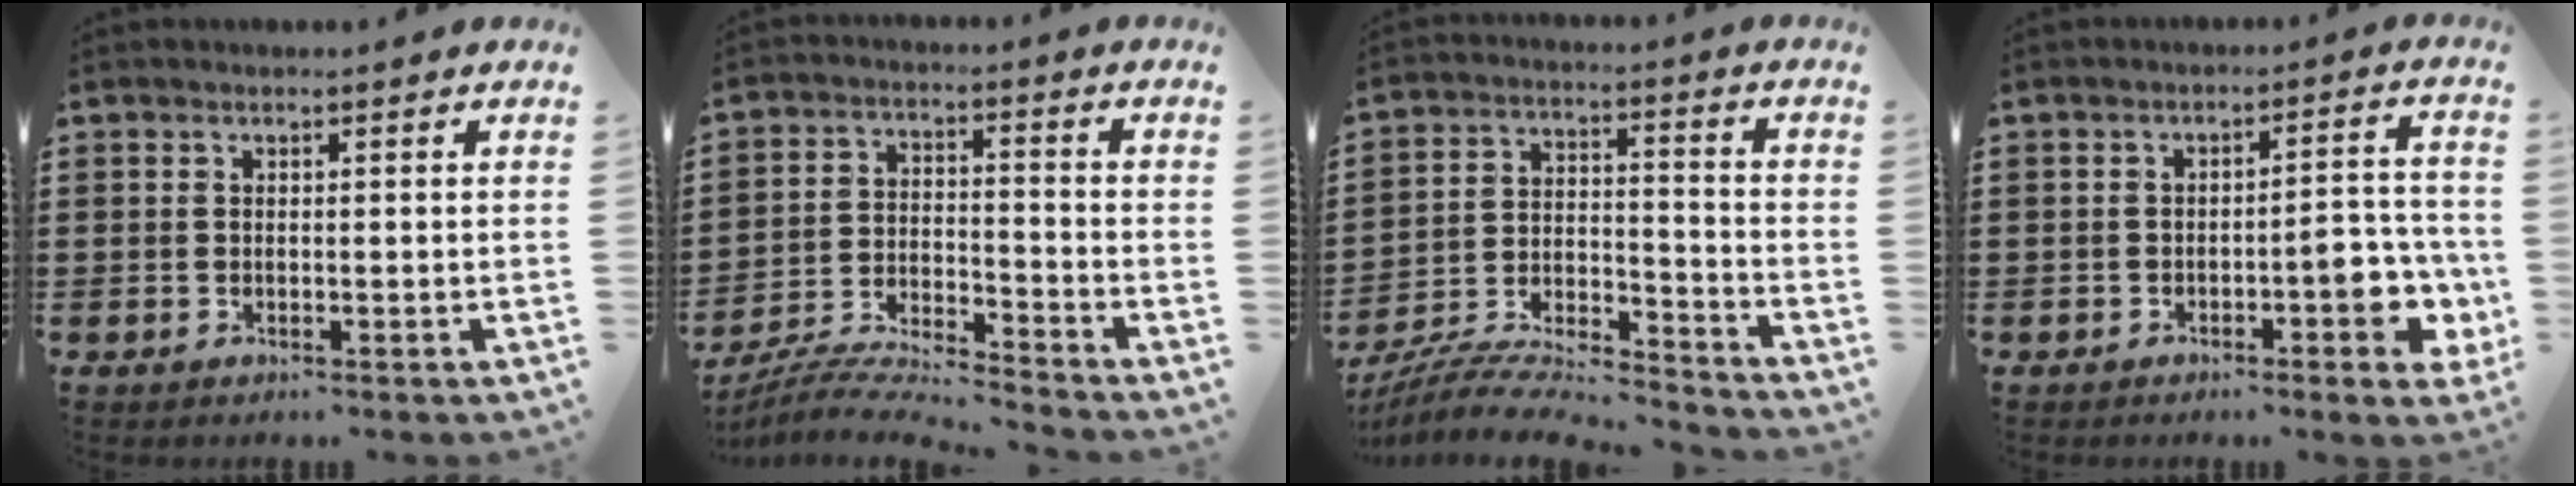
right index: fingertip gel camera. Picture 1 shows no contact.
{"total": 7.1, "force": [-6.9, -0.1, 1.7], "torque": [-0.040, -0.003, -0.138]}
{"total": 7.8, "force": [-7.3, 0.8, 2.4], "torque": [-0.047, -0.001, -0.145]}
{"total": 5.5, "force": [-2.1, 1.6, 4.9], "torque": [-0.064, -0.003, -0.038]}